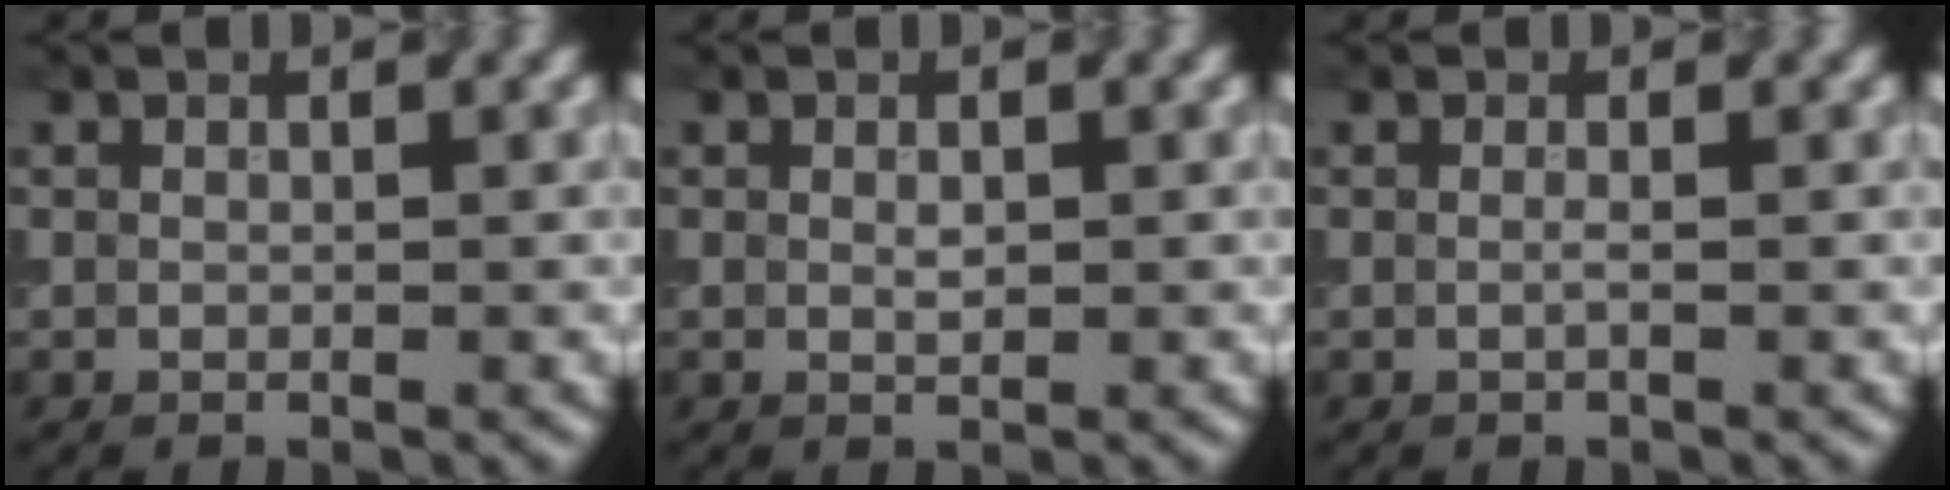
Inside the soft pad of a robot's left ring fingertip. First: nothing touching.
{"total": 0.9, "force": [0.1, 0.4, 0.8], "torque": [-0.014, -0.001, 0.003]}
{"total": 0.5, "force": [-0.1, 0.0, 0.5], "torque": [-0.012, -0.005, -0.003]}